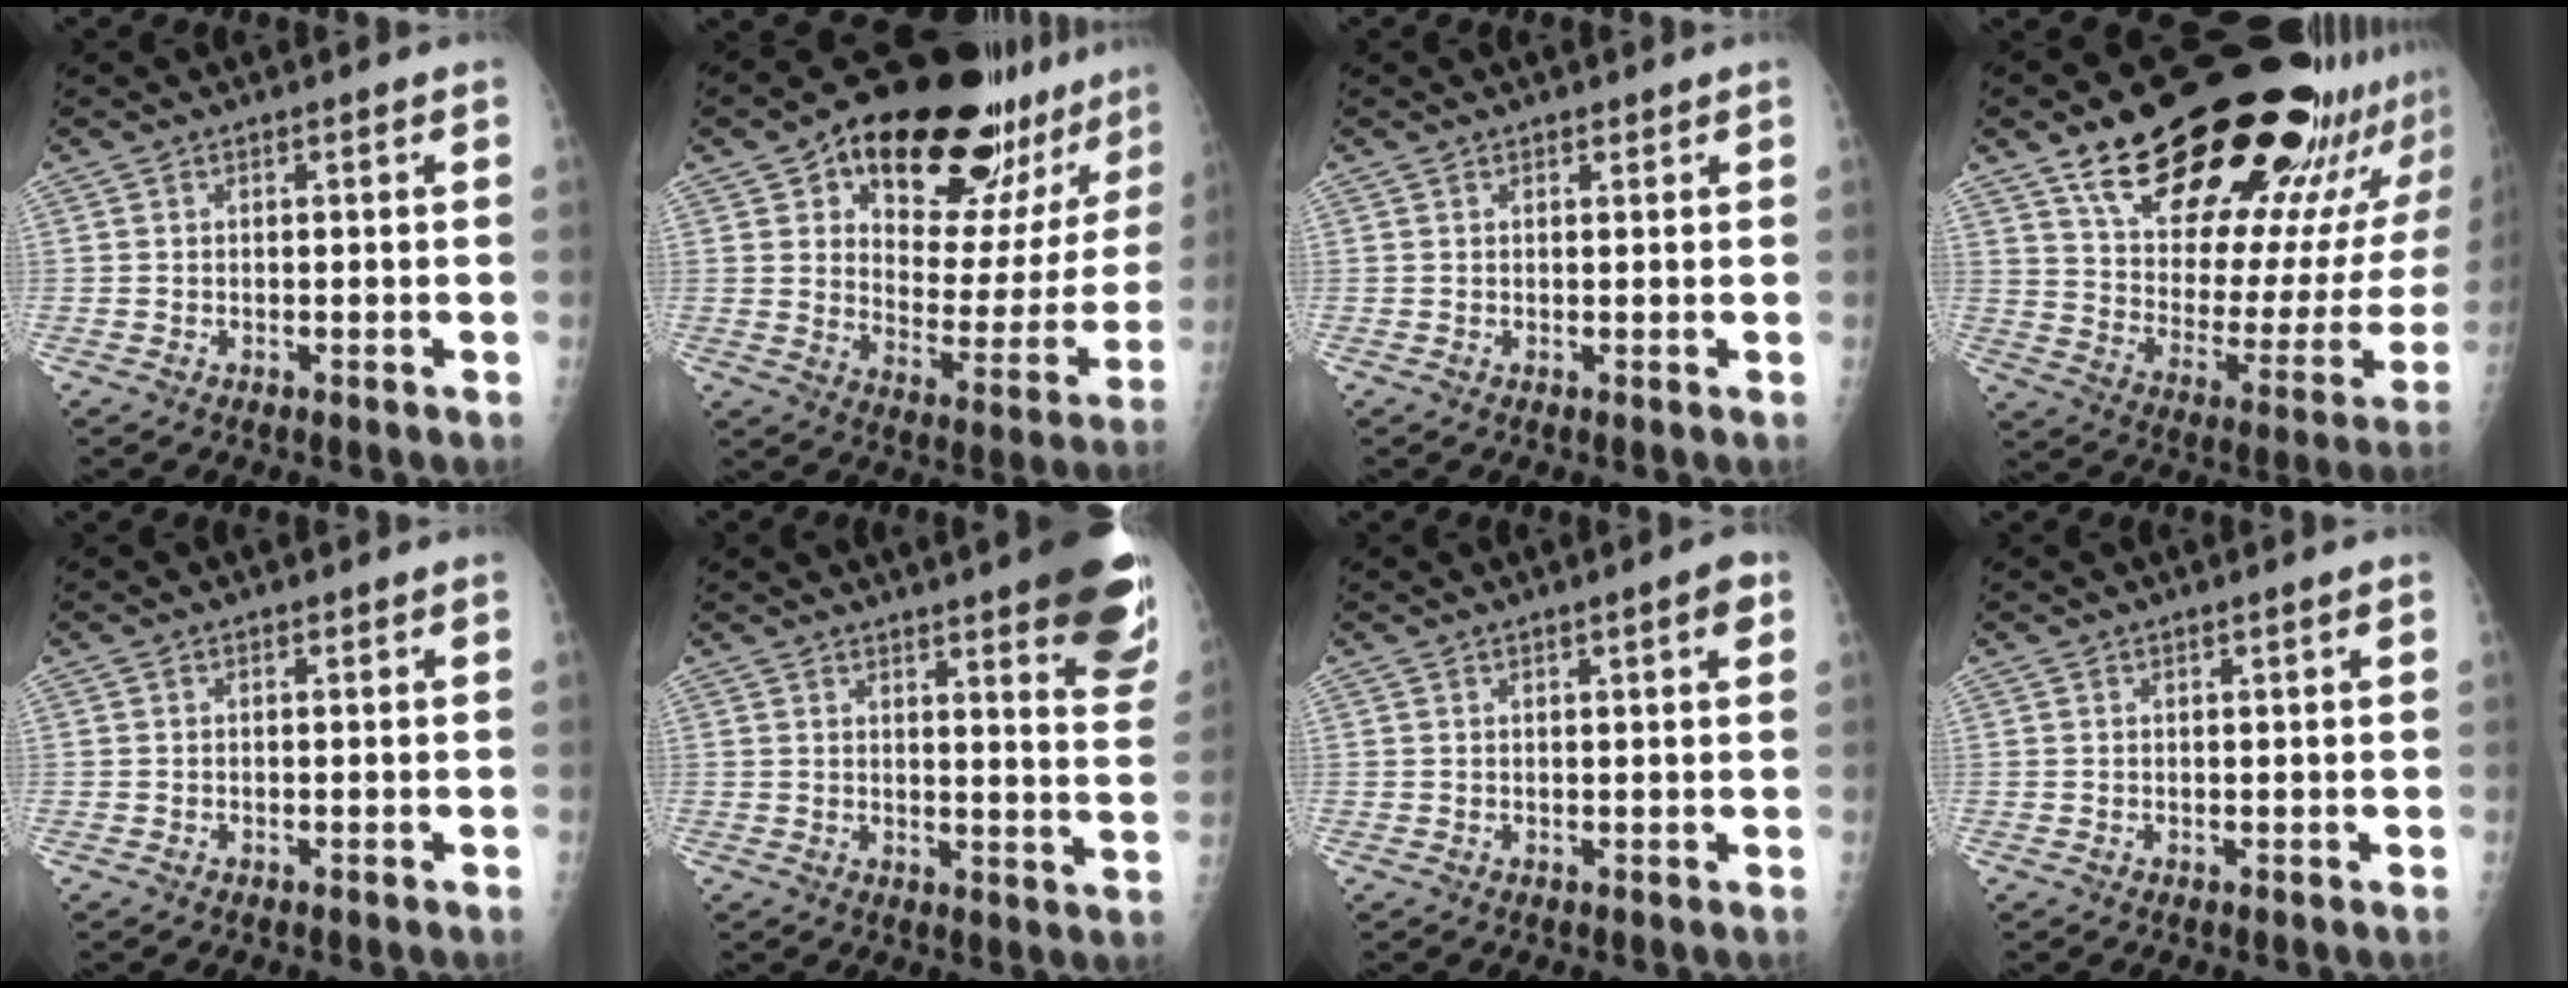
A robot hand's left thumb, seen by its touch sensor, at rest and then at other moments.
{"total": 28.2, "force": [18.6, 12.3, 17.2], "torque": [-0.201, -0.067, 0.264]}
{"total": 0.8, "force": [0.7, 0.4, 0.2], "torque": [-0.002, -0.004, 0.009]}
{"total": 33.3, "force": [24.5, 10.9, 19.8], "torque": [-0.274, -0.106, 0.356]}
{"total": 0.0}
{"total": 18.2, "force": [11.8, 3.3, 13.5], "torque": [-0.146, -0.054, 0.135]}
{"total": 3.2, "force": [1.6, 0.5, 2.7], "torque": [-0.032, -0.004, 0.021]}
{"total": 1.1, "force": [0.7, 0.0, 0.8], "torque": [-0.010, -0.001, 0.011]}